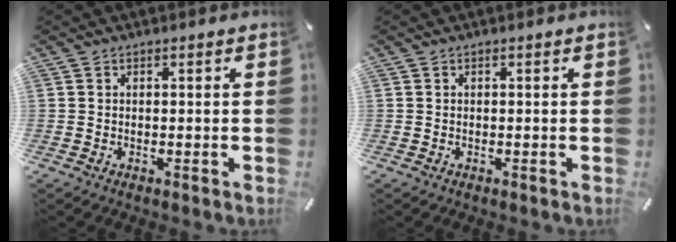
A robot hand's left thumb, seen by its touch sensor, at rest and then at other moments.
{"total": 0.0}